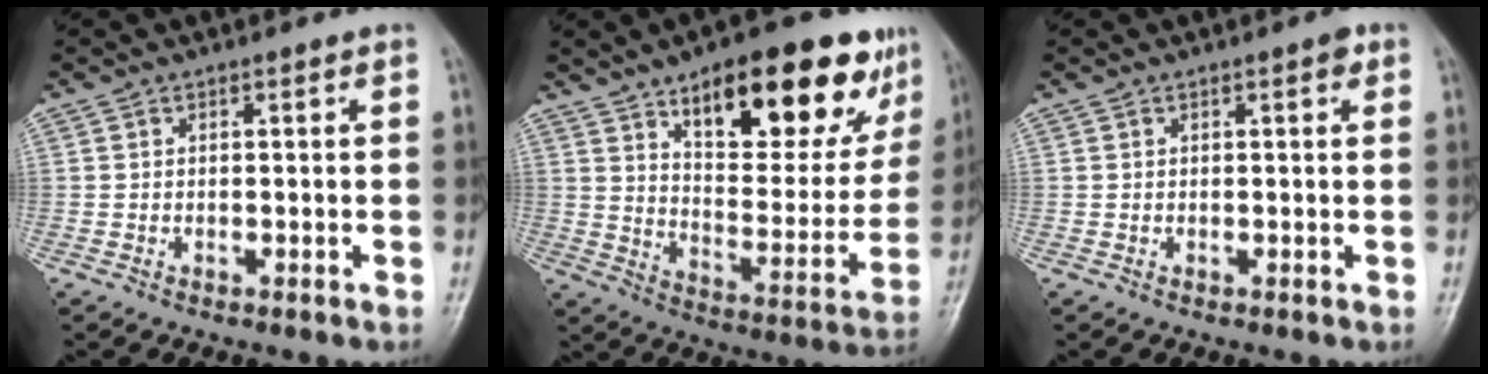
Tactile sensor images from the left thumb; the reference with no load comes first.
{"total": 25.1, "force": [14.6, 9.9, 17.9], "torque": [-0.199, -0.043, 0.219]}
{"total": 1.4, "force": [0.7, 0.5, 1.1], "torque": [-0.015, 0.000, 0.007]}